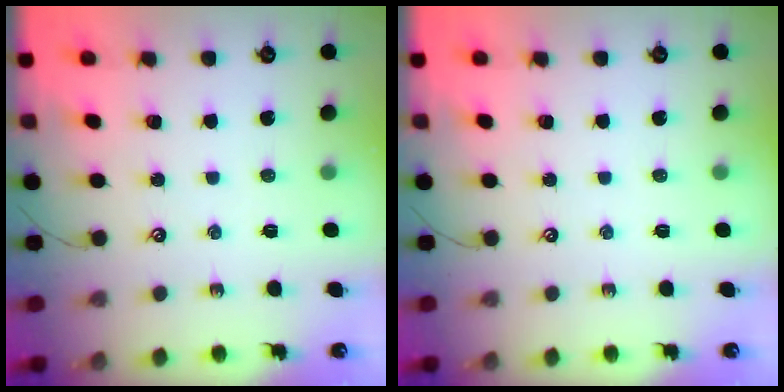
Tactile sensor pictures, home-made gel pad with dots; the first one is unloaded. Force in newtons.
{"total": 0.0}